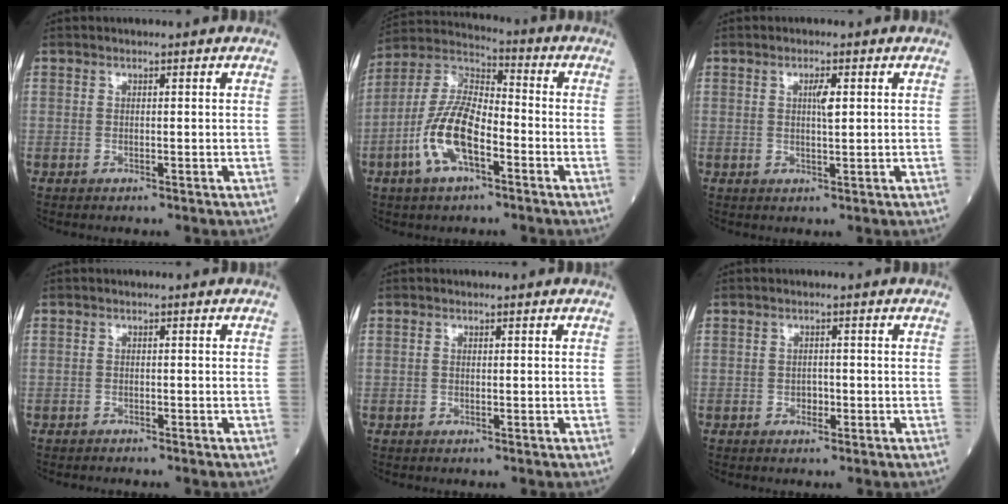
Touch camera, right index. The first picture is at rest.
{"total": 12.0, "force": [-4.4, 4.4, 10.3], "torque": [-0.221, 0.010, -0.089]}
{"total": 2.3, "force": [0.7, 0.4, 2.2], "torque": [-0.039, 0.000, 0.011]}
{"total": 0.6, "force": [-0.6, 0.0, 0.0], "torque": [-0.008, -0.003, -0.012]}
{"total": 0.0}
{"total": 1.2, "force": [-0.5, 0.9, 0.7], "torque": [-0.008, 0.004, -0.006]}